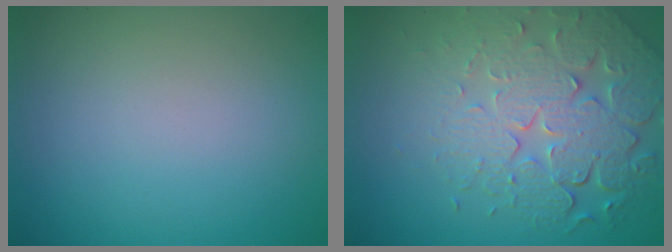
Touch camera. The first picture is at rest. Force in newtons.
{"total": 7.6, "press": 5.5, "slide": 5.3}